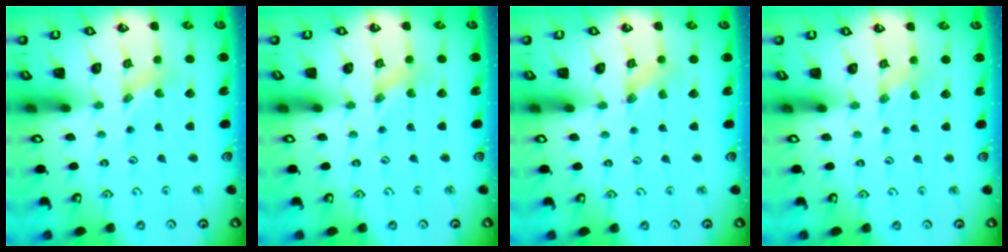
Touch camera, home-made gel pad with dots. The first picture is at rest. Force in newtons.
{"total": 0.0}
{"total": 1.0, "press": 1.0, "slide": 0.2}
{"total": 1.8, "press": 1.8, "slide": 0.3}